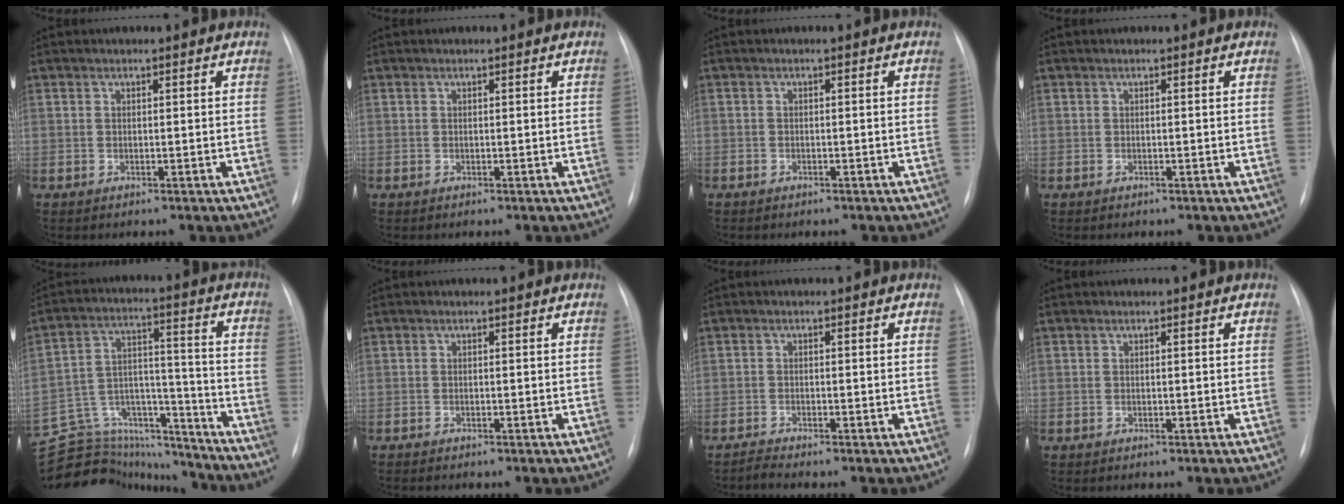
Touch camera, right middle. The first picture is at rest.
{"total": 0.0}
{"total": 0.8, "force": [-0.6, 0.5, 0.2], "torque": [-0.004, 0.002, -0.009]}
{"total": 0.0}
{"total": 20.5, "force": [-19.4, 5.8, 3.4], "torque": [-0.083, 0.046, -0.297]}
{"total": 0.8, "force": [-0.7, 0.0, 0.4], "torque": [-0.002, -0.002, -0.009]}
{"total": 1.2, "force": [-1.0, -0.5, 0.0], "torque": [0.001, -0.005, -0.019]}
{"total": 0.0}